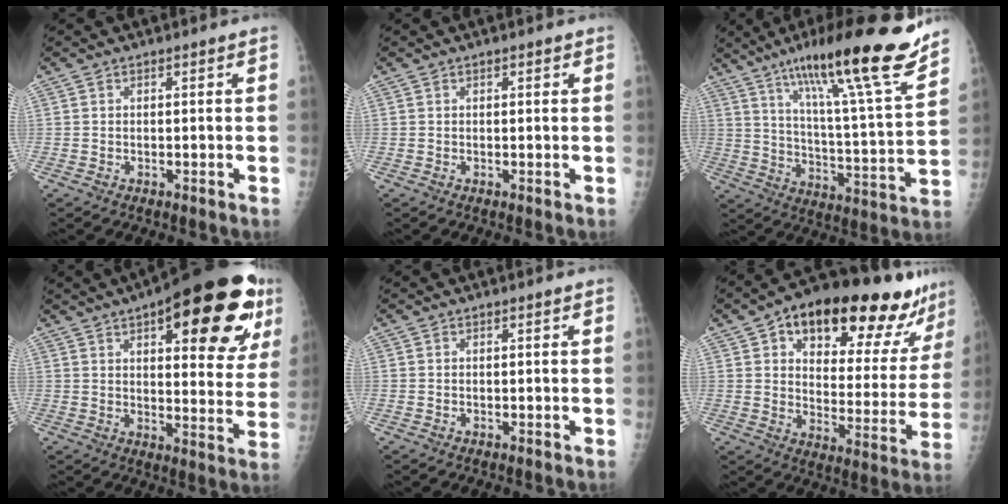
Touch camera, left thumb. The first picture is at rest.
{"total": 0.9, "force": [0.5, 0.4, 0.7], "torque": [-0.009, 0.001, 0.005]}
{"total": 23.6, "force": [16.7, 2.1, 16.5], "torque": [-0.239, -0.067, 0.264]}
{"total": 26.6, "force": [12.8, 9.6, 21.3], "torque": [-0.255, -0.014, 0.174]}
{"total": 0.0}
{"total": 25.8, "force": [15.7, 11.2, 17.1], "torque": [-0.191, -0.031, 0.221]}